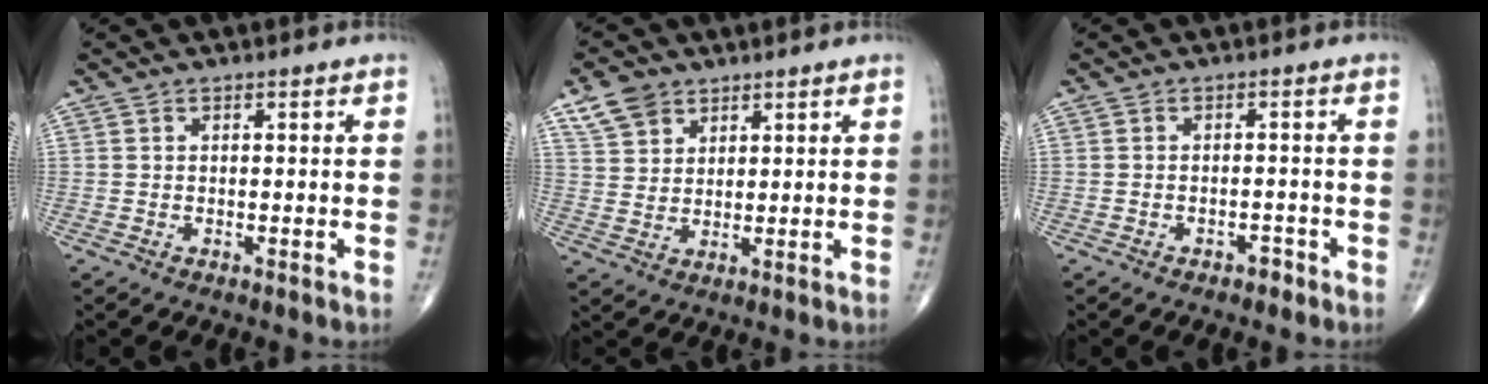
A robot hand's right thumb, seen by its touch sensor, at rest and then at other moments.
{"total": 6.0, "force": [3.9, 4.0, 2.2], "torque": [-0.028, -0.014, 0.082]}
{"total": 1.9, "force": [-1.3, 1.1, 0.8], "torque": [-0.011, 0.010, -0.017]}